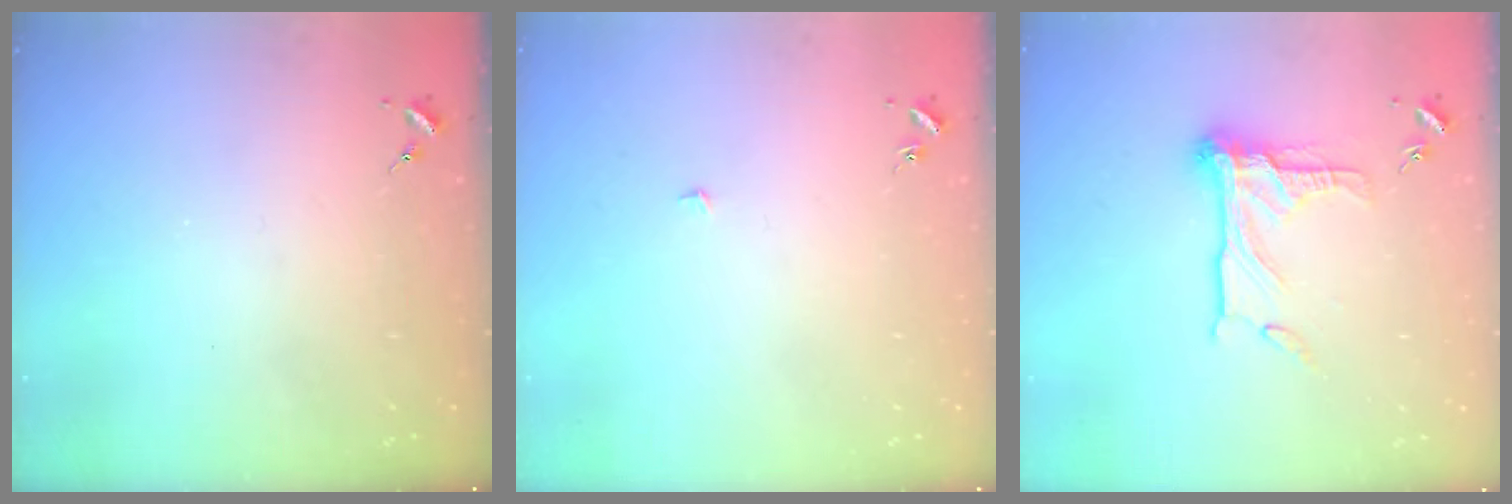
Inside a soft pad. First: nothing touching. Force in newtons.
{"total": 2.1, "press": 2.1, "slide": 0.1}
{"total": 15.9, "press": 15.9, "slide": 1.0}